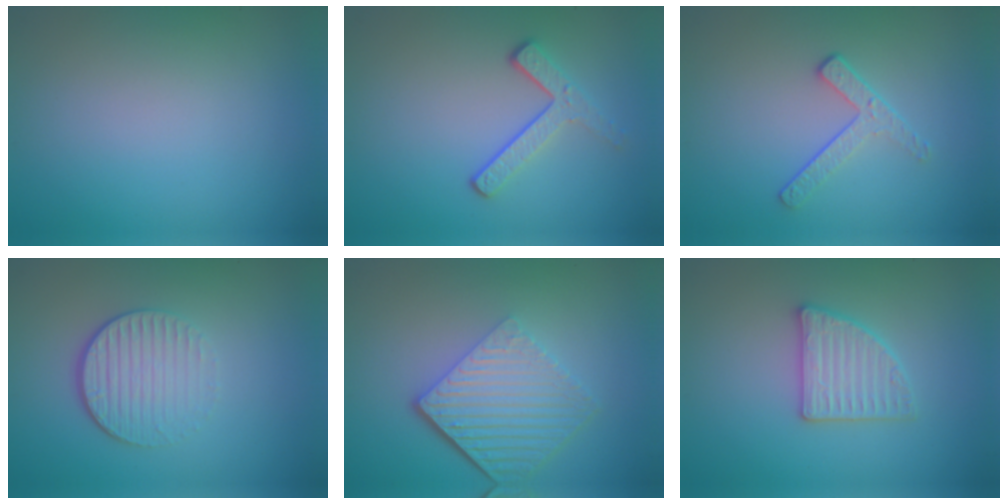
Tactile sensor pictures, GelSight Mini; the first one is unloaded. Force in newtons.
{"total": 3.0, "press": 2.2, "slide": 2.0}
{"total": 2.0, "press": 1.4, "slide": 1.5}
{"total": 4.2, "press": 2.8, "slide": 3.1}
{"total": 6.4, "press": 4.3, "slide": 4.8}
{"total": 3.0, "press": 3.0, "slide": 0.6}